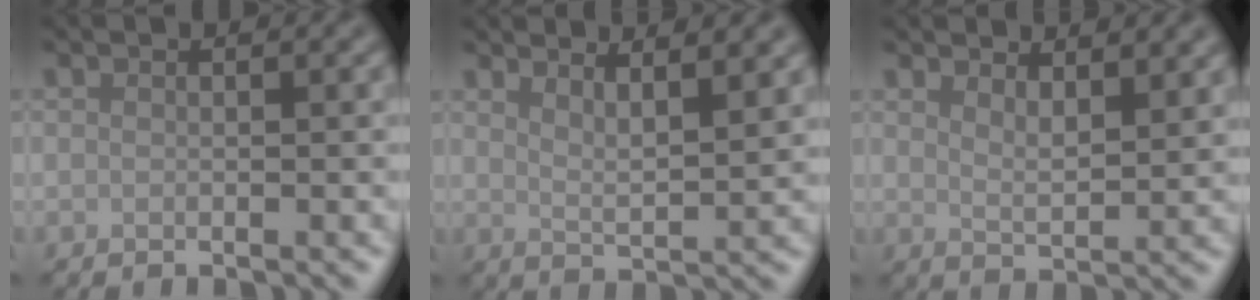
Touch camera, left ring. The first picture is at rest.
{"total": 4.5, "force": [3.4, 1.1, 2.8], "torque": [-0.034, 0.005, 0.047]}
{"total": 3.5, "force": [2.7, 1.0, 1.9], "torque": [-0.028, -0.002, 0.049]}